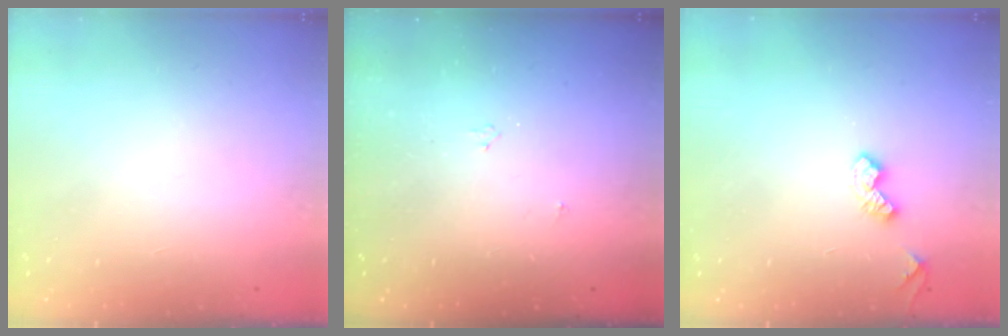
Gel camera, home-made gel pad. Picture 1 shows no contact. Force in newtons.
{"total": 2.7, "press": 2.7, "slide": 0.5}
{"total": 4.9, "press": 4.9, "slide": 0.8}